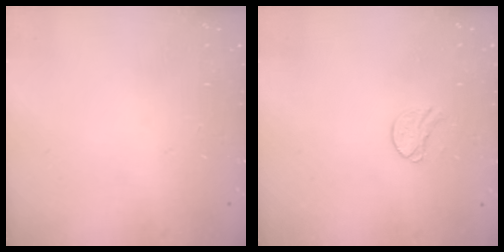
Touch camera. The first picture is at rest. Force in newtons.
{"total": 7.5, "press": 7.4, "slide": 0.5}